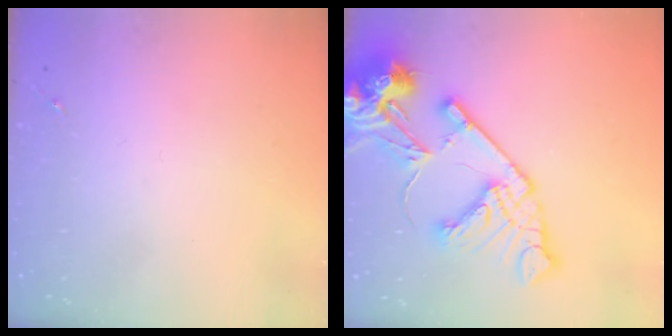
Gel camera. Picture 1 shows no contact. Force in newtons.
{"total": 20.6, "press": 20.5, "slide": 2.7}